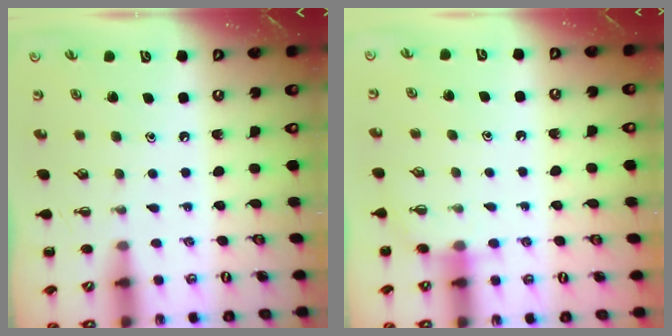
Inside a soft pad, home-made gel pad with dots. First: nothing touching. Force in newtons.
{"total": 4.9, "press": 4.8, "slide": 1.0}